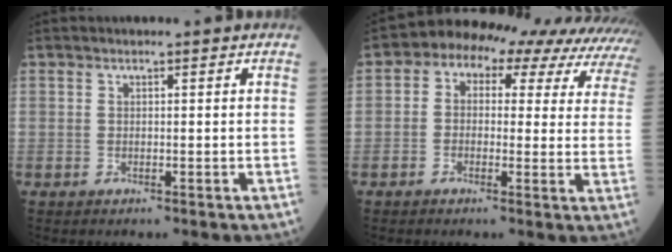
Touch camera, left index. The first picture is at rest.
{"total": 16.7, "force": [13.2, 7.1, 7.4], "torque": [-0.093, 0.051, 0.135]}